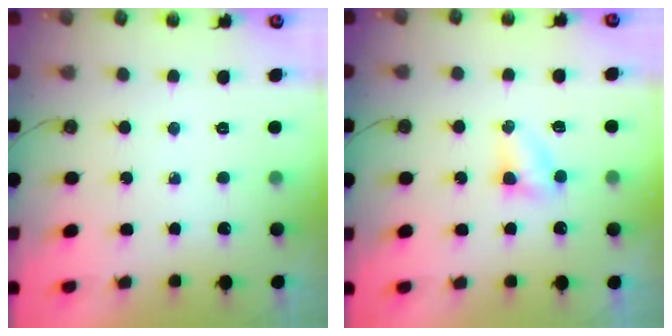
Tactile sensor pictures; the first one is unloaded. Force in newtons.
{"total": 3.7, "press": 3.7, "slide": 0.5}